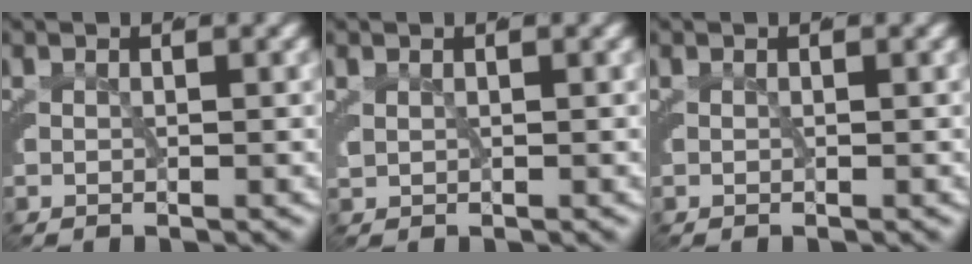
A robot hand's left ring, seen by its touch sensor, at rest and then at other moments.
{"total": 0.9, "force": [0.8, -0.3, 0.3], "torque": [-0.011, -0.002, 0.021]}
{"total": 0.0}